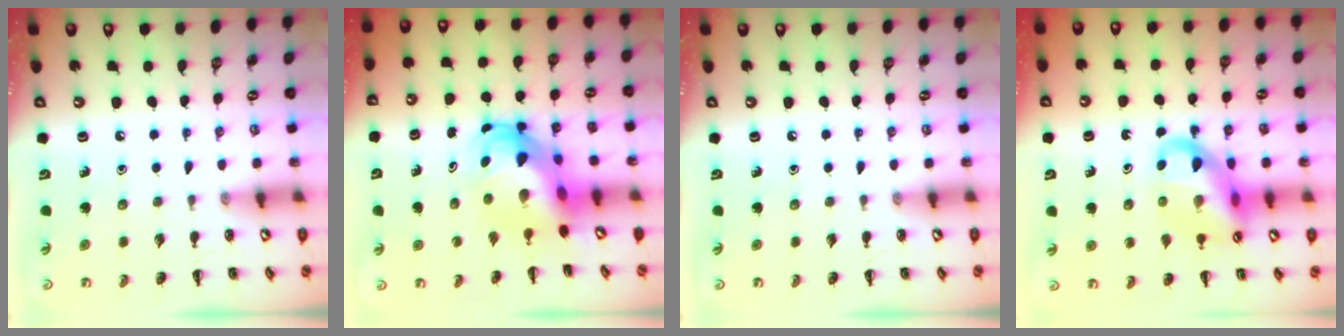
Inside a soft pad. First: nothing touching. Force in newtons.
{"total": 7.7, "press": 7.5, "slide": 1.9}
{"total": 0.0}
{"total": 15.2, "press": 14.8, "slide": 3.0}